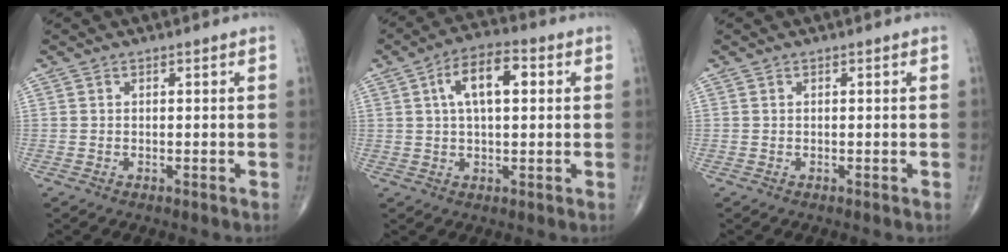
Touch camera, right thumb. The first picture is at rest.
{"total": 9.4, "force": [2.3, 4.3, 8.0], "torque": [-0.133, 0.016, 0.031]}
{"total": 0.0}